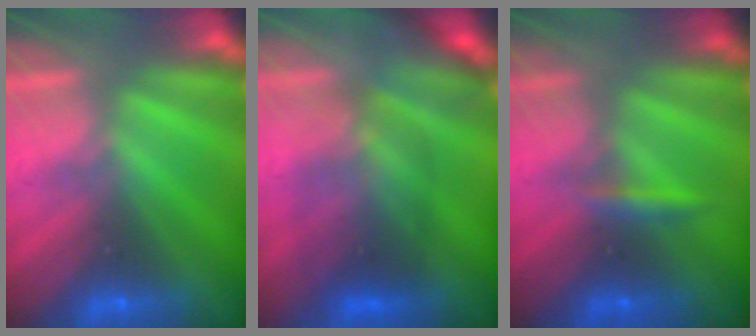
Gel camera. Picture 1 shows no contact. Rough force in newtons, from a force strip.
{"total": 2.7}
{"total": 2.4}